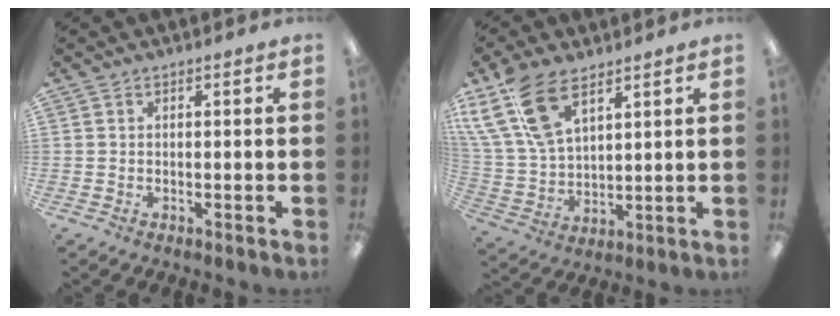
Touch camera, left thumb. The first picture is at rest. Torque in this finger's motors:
{"motor_torque": [2.12, 2.07, 1.64, -1.13, 0.21]}